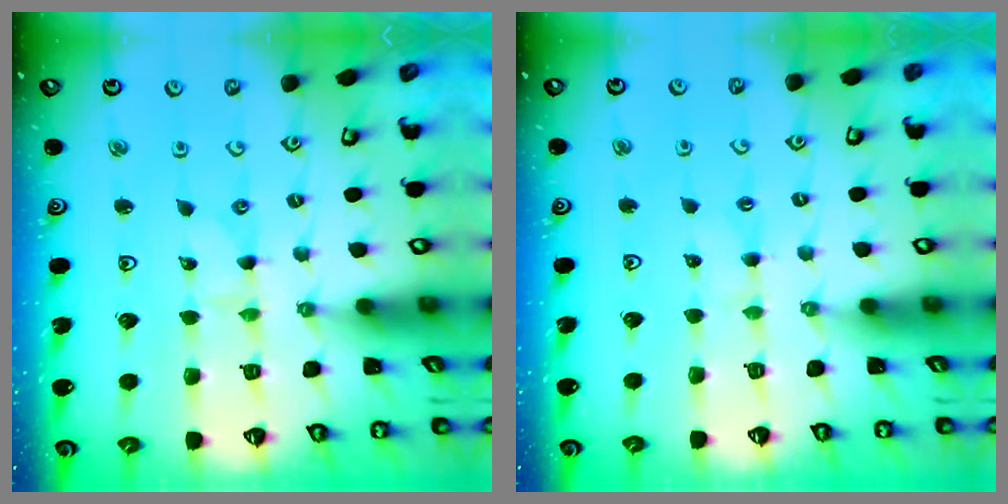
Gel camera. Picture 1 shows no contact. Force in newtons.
{"total": 1.1, "press": 1.1, "slide": 0.3}